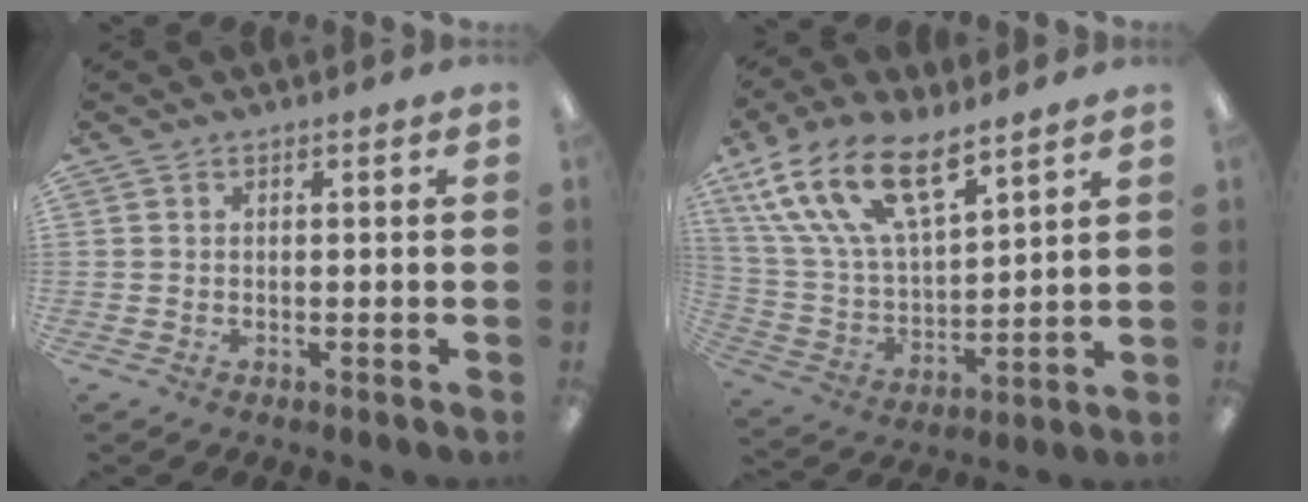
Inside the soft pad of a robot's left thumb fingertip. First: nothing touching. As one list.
[{"total": 19.0, "force": [12.1, 8.1, 12.2], "torque": [-0.265, -0.065, 0.217]}]